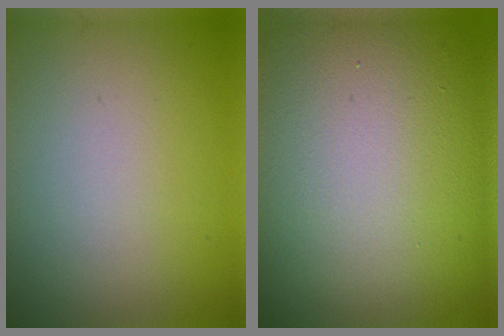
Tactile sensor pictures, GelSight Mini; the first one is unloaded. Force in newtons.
{"total": 19.2, "press": 19.1, "slide": 0.9}